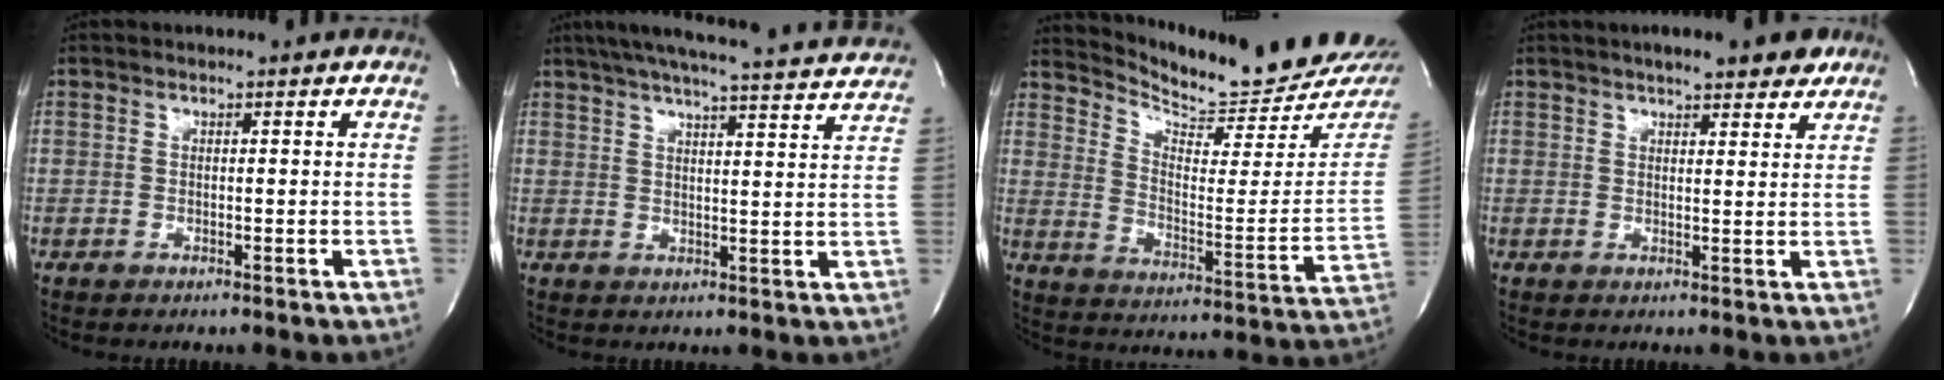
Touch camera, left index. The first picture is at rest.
{"total": 23.2, "force": [21.4, 0.7, 8.9], "torque": [-0.146, -0.008, 0.267]}
{"total": 19.1, "force": [18.4, 1.7, 4.8], "torque": [-0.081, -0.100, 0.244]}
{"total": 6.7, "force": [5.1, 1.6, 3.9], "torque": [-0.054, 0.010, 0.069]}